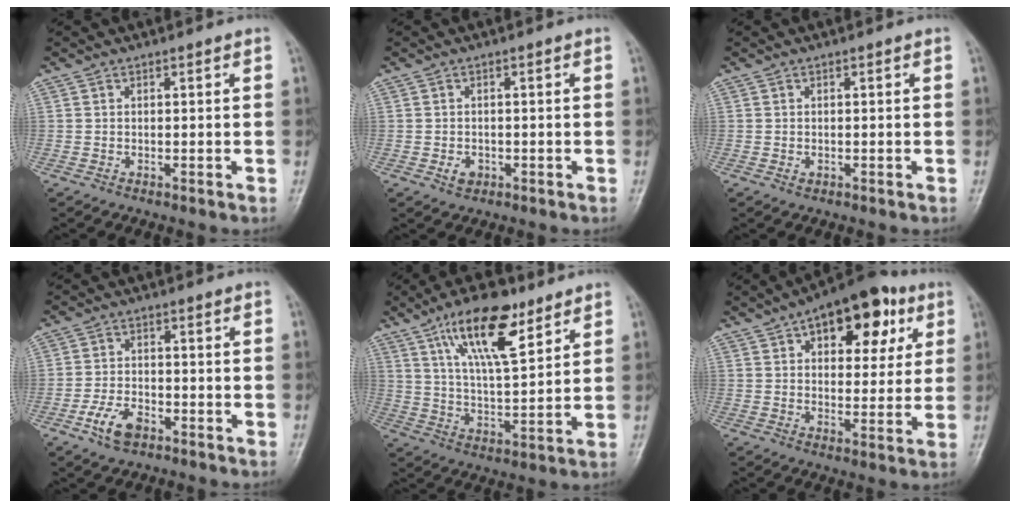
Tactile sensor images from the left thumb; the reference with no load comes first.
{"total": 2.1, "force": [-0.7, 1.7, 1.1], "torque": [-0.012, 0.002, -0.008]}
{"total": 0.7, "force": [-0.2, 0.6, 0.4], "torque": [-0.006, -0.001, -0.002]}
{"total": 5.9, "force": [-3.2, 3.3, 3.7], "torque": [-0.069, 0.015, -0.060]}
{"total": 14.7, "force": [8.5, 5.2, 10.9], "torque": [-0.163, -0.036, 0.150]}
{"total": 16.6, "force": [7.2, 8.9, 12.0], "torque": [-0.117, -0.008, 0.099]}